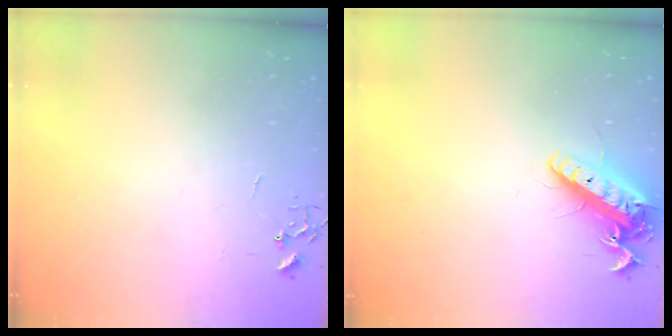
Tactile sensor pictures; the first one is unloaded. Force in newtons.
{"total": 14.0, "press": 13.7, "slide": 2.6}